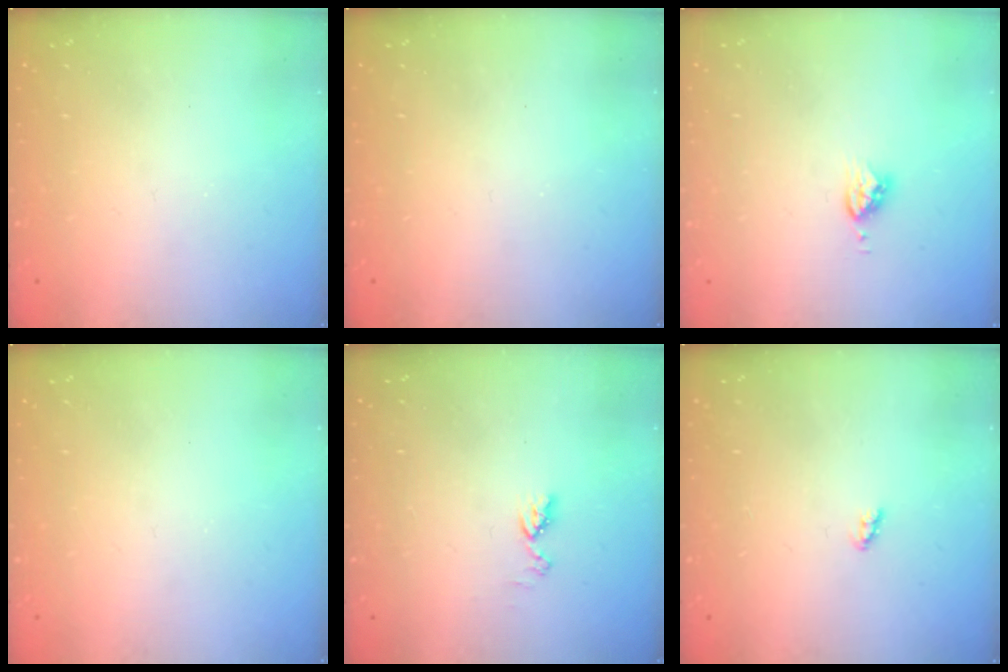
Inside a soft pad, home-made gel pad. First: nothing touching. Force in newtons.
{"total": 0.0}
{"total": 4.6, "press": 4.6, "slide": 0.2}
{"total": 0.6, "press": 0.3, "slide": 0.5}
{"total": 4.7, "press": 4.6, "slide": 0.6}
{"total": 2.4, "press": 2.4, "slide": 0.3}